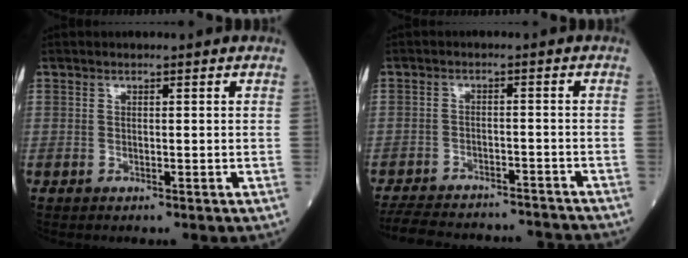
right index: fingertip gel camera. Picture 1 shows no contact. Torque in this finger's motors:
{"motor_torque": [-1.00, -0.93, -1.05, -0.21]}